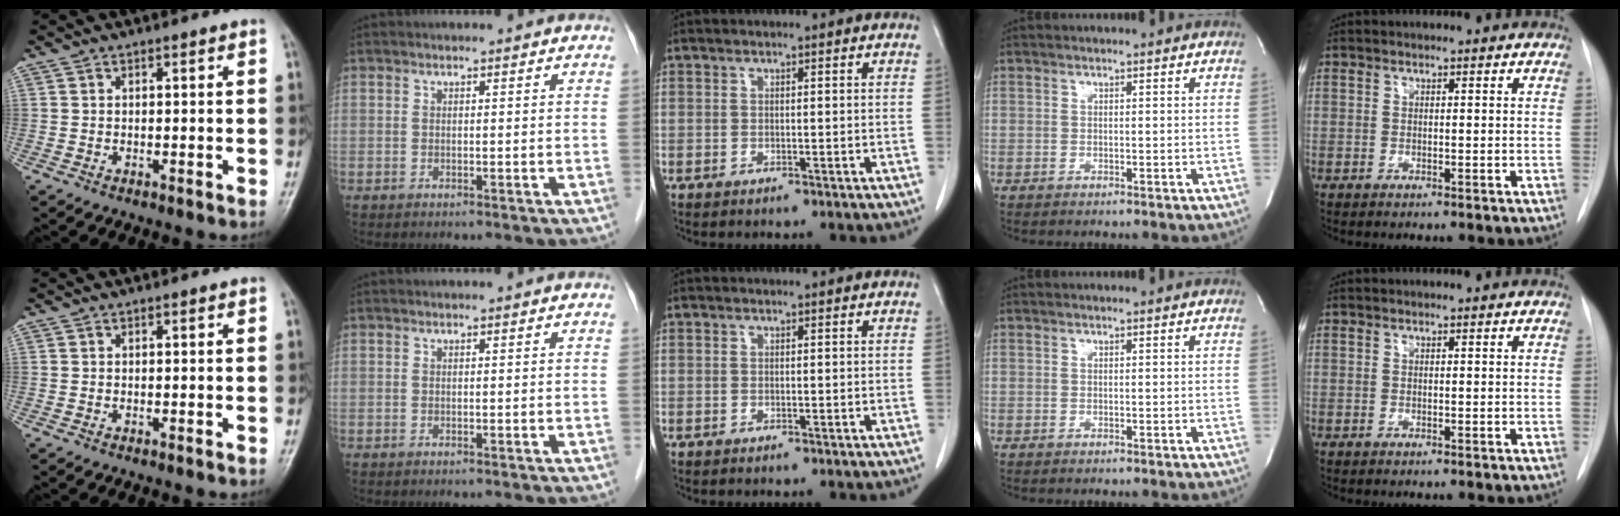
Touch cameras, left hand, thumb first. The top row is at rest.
{}